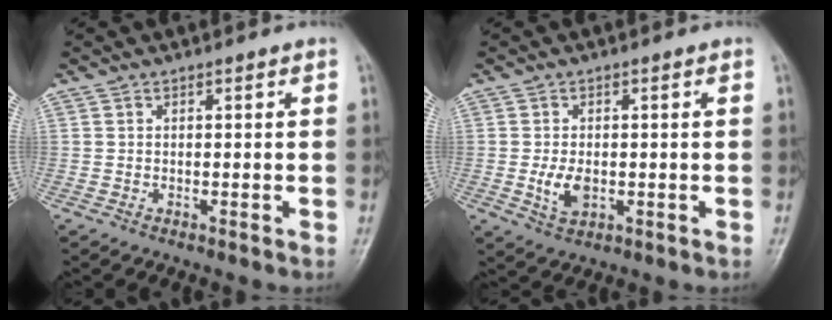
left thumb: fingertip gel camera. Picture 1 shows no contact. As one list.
[{"total": 4.1, "force": [-0.7, 2.7, 3.1], "torque": [-0.052, -0.007, -0.009]}]